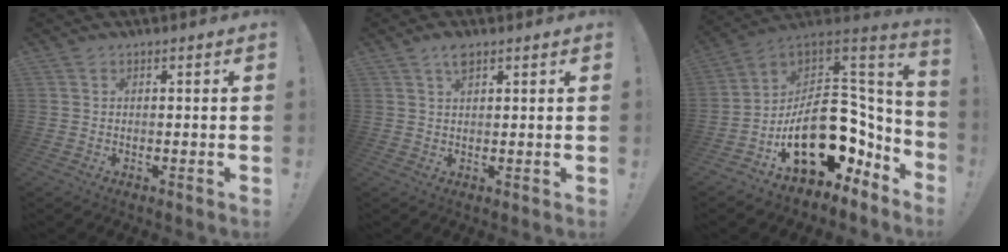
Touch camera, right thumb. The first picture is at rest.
{"total": 3.4, "force": [2.1, 1.3, 2.4], "torque": [-0.042, -0.003, 0.035]}
{"total": 24.6, "force": [-5.0, 16.4, 17.6], "torque": [-0.267, 0.013, -0.046]}